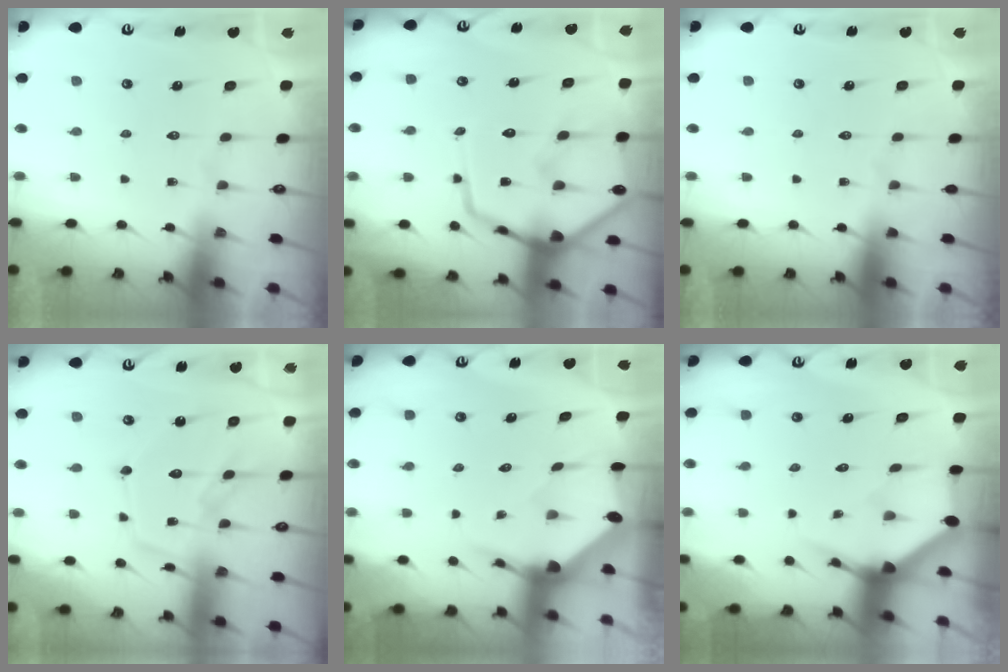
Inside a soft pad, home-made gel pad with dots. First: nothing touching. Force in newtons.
{"total": 17.4, "press": 17.3, "slide": 1.6}
{"total": 0.0}
{"total": 12.9, "press": 12.8, "slide": 1.2}
{"total": 3.6, "press": 3.6, "slide": 0.5}
{"total": 3.4, "press": 3.4, "slide": 0.1}